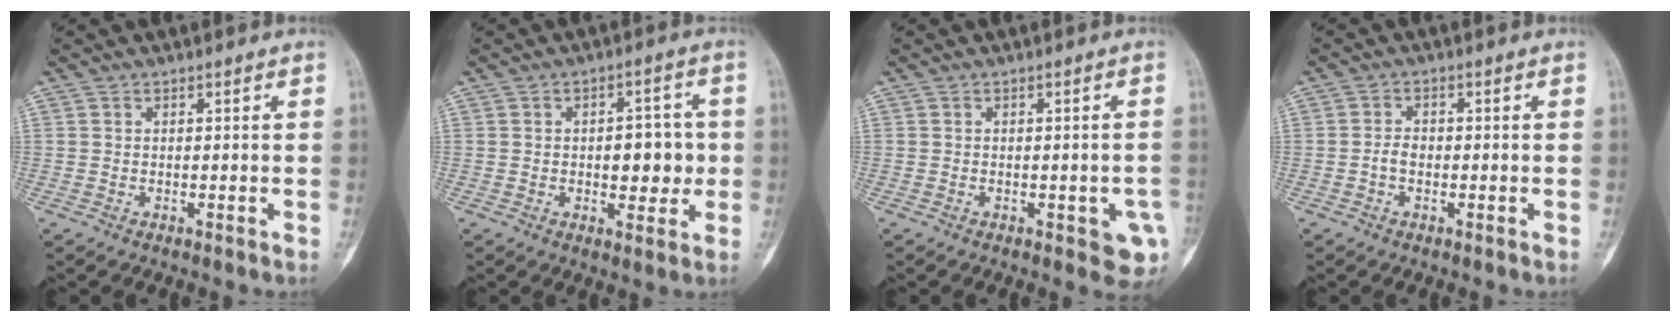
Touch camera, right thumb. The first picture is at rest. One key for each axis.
{"total": 7.9, "fx": -0.3, "fy": 4.5, "fz": 6.5, "tx": -0.053, "ty": 0.010, "tz": -0.002}
{"total": 5.6, "fx": -1.8, "fy": 2.2, "fz": 4.8, "tx": -0.037, "ty": 0.006, "tz": -0.014}
{"total": 2.2, "fx": -0.7, "fy": 1.4, "fz": 1.6, "tx": -0.026, "ty": 0.009, "tz": -0.016}